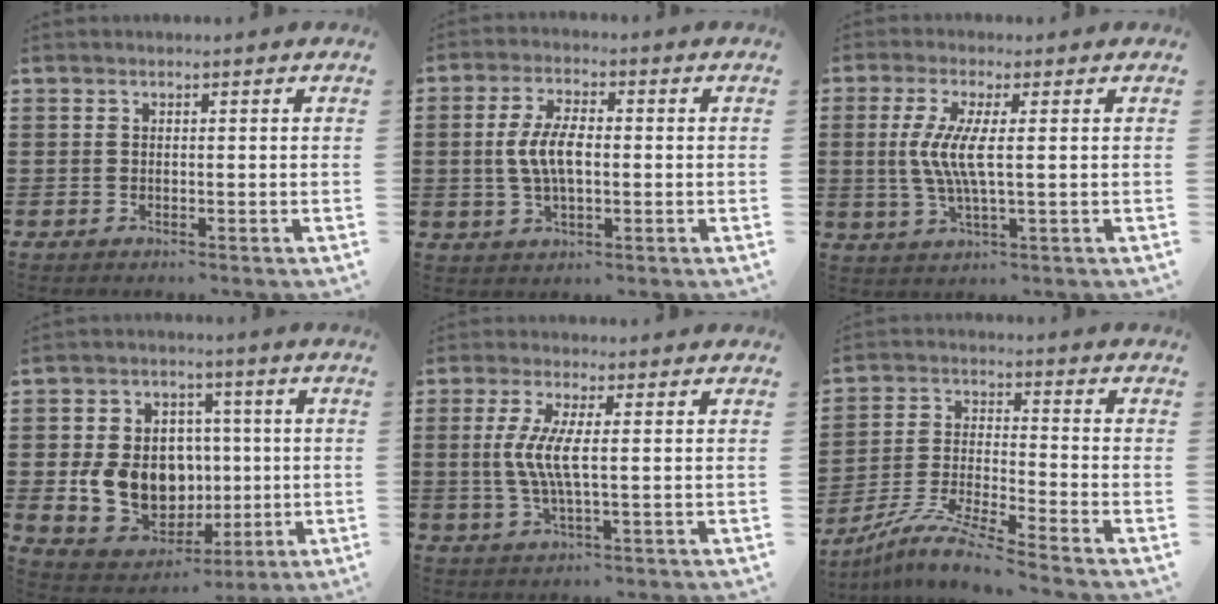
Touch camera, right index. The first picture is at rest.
{"total": 6.5, "force": [-0.1, 2.9, 5.8], "torque": [-0.136, -0.001, -0.011]}
{"total": 6.1, "force": [0.4, 0.7, 6.1], "torque": [-0.135, -0.012, -0.002]}
{"total": 10.8, "force": [0.1, 9.2, 5.7], "torque": [-0.138, 0.012, 0.009]}
{"total": 5.7, "force": [0.2, 0.8, 5.7], "torque": [-0.128, -0.011, -0.005]}
{"total": 8.2, "force": [-7.5, -0.5, 3.2], "torque": [-0.079, -0.012, -0.153]}